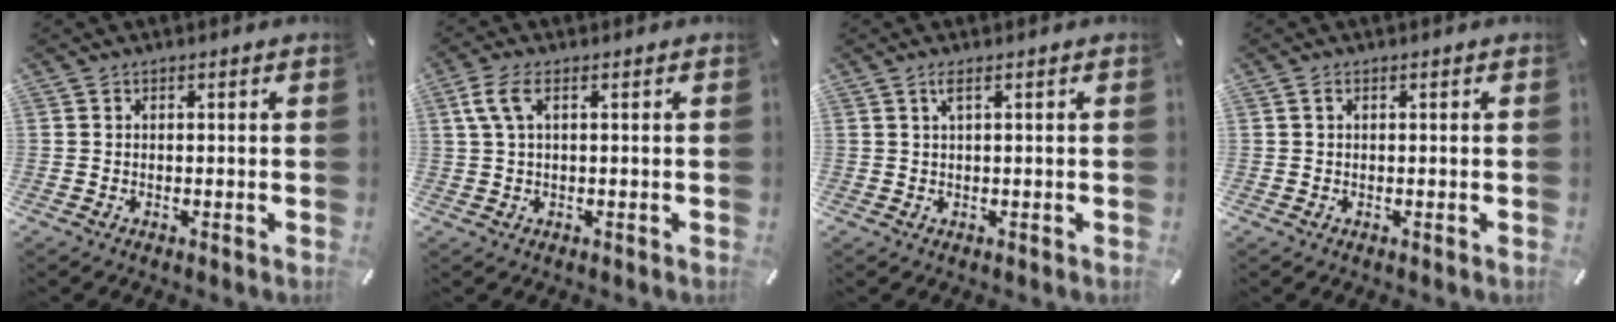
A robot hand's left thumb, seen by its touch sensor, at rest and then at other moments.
{"total": 4.7, "force": [1.2, 1.7, 4.2], "torque": [-0.091, 0.001, 0.021]}
{"total": 1.9, "force": [0.7, 0.2, 1.7], "torque": [-0.037, 0.001, 0.011]}
{"total": 0.8, "force": [0.1, 0.3, 0.8], "torque": [-0.016, 0.002, 0.001]}